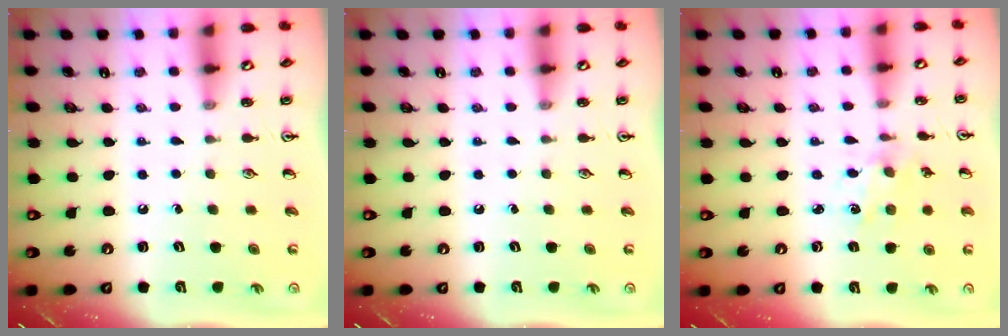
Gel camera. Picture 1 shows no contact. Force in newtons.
{"total": 0.0}
{"total": 1.9, "press": 1.9, "slide": 0.3}